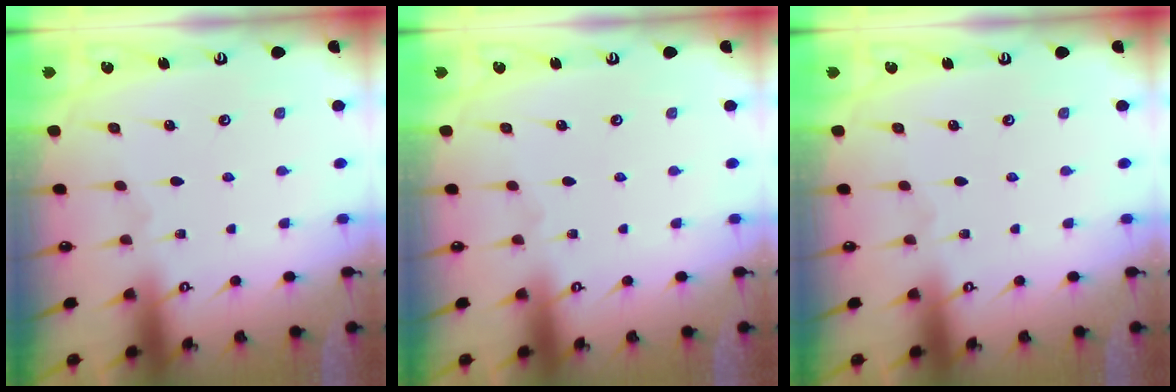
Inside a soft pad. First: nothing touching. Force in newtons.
{"total": 0.0}
{"total": 0.0}